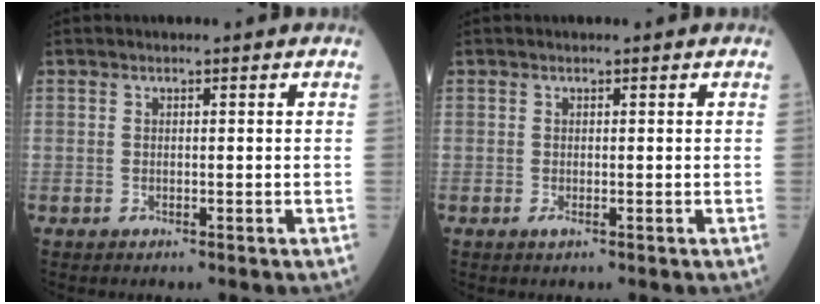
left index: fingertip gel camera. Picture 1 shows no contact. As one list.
[{"total": 0.7, "force": [0.1, 0.1, 0.7], "torque": [-0.012, -0.002, 0.002]}]